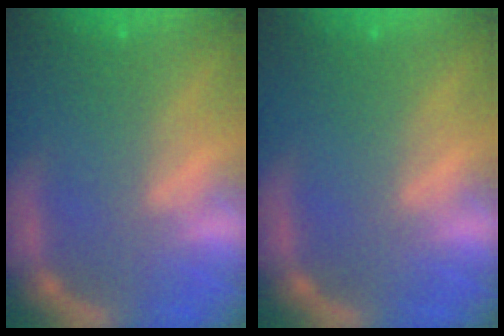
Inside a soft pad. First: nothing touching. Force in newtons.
{"total": 0.0}